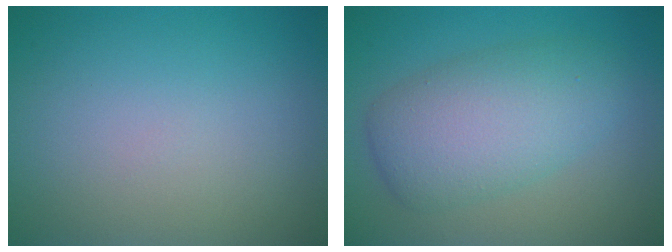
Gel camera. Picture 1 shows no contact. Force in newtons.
{"total": 6.1, "press": 6.1, "slide": 0.2}